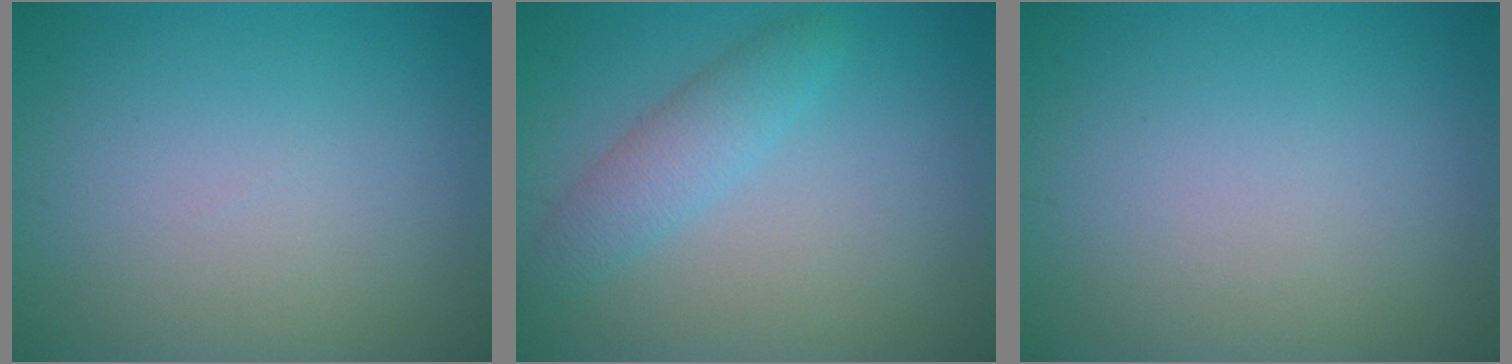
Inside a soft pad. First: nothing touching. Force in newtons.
{"total": 2.8, "press": 2.8, "slide": 0.1}
{"total": 0.0}